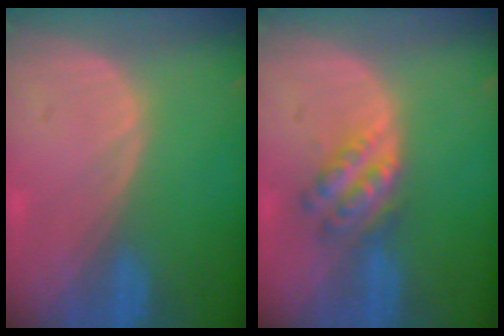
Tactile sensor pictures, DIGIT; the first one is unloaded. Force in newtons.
{"total": 5.5, "press": 5.0, "slide": 2.4}